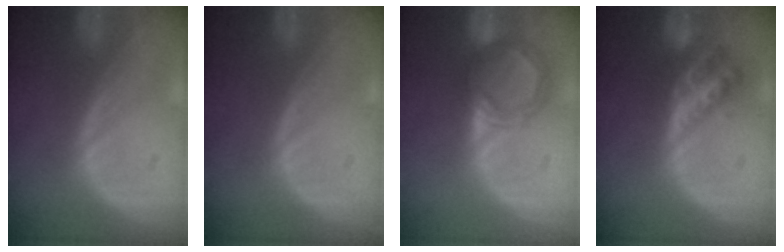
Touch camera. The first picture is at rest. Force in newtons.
{"total": 0.0}
{"total": 5.4, "press": 5.1, "slide": 1.7}
{"total": 6.1, "press": 5.3, "slide": 3.0}